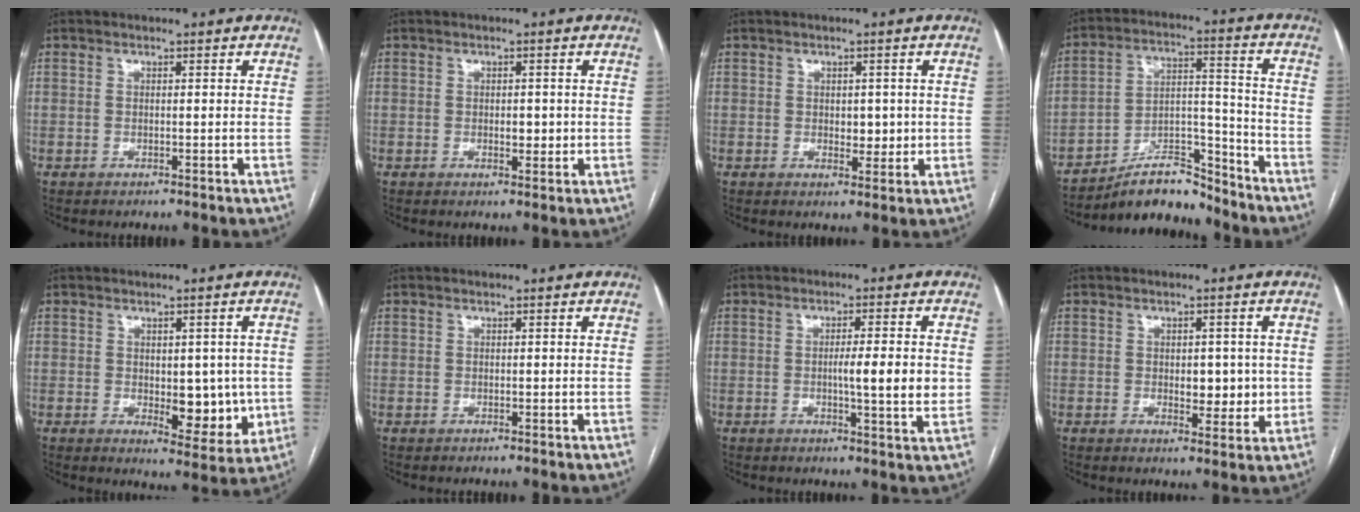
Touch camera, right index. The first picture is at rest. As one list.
[{"total": 2.2, "force": [-0.2, 1.1, 1.8], "torque": [-0.027, -0.001, 0.001]}, {"total": 3.2, "force": [0.1, 1.9, 2.5], "torque": [-0.030, -0.002, 0.007]}, {"total": 10.9, "force": [-9.9, 3.0, 3.4], "torque": [-0.050, 0.041, -0.171]}, {"total": 8.2, "force": [-0.6, 4.2, 7.0], "torque": [-0.072, -0.005, 0.005]}, {"total": 0.0}, {"total": 6.7, "force": [-0.1, 0.4, 6.7], "torque": [-0.100, -0.008, -0.003]}, {"total": 5.2, "force": [-0.1, 2.9, 4.4], "torque": [-0.051, -0.001, 0.006]}]